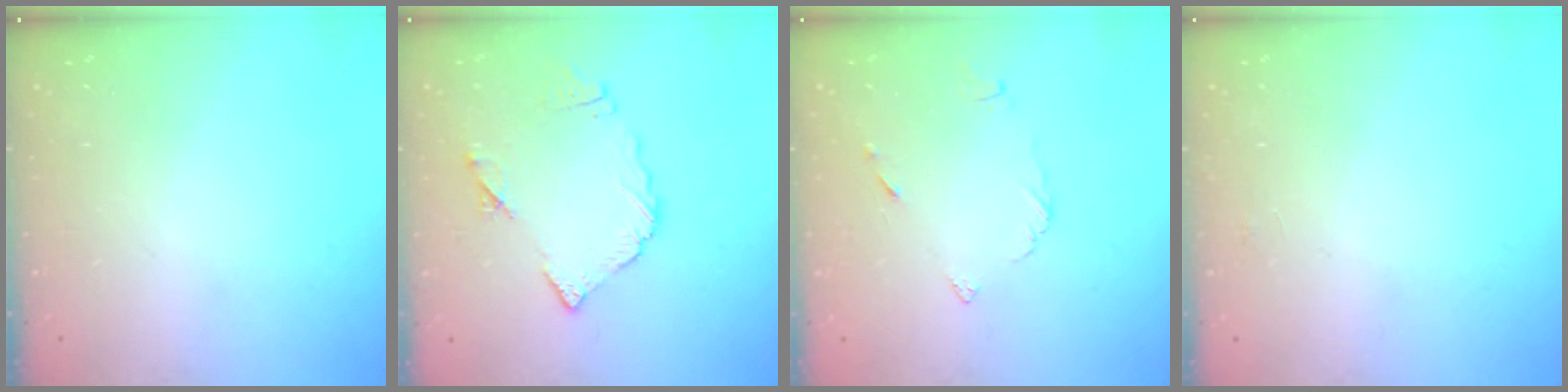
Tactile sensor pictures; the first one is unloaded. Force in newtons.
{"total": 9.4, "press": 9.4, "slide": 0.8}
{"total": 5.0, "press": 5.0, "slide": 0.3}
{"total": 2.3, "press": 2.3, "slide": 0.2}